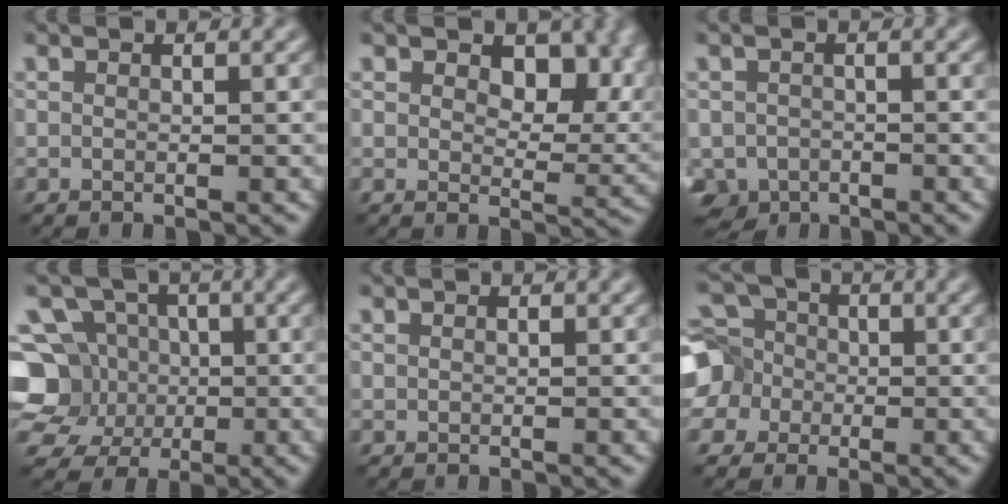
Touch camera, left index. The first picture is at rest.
{"total": 8.8, "force": [3.5, 5.3, 6.1], "torque": [-0.082, -0.010, 0.059]}
{"total": 3.1, "force": [-1.8, 2.3, 1.0], "torque": [-0.015, -0.010, -0.036]}
{"total": 9.0, "force": [-0.8, 8.3, 3.2], "torque": [-0.077, 0.023, -0.051]}
{"total": 0.0}
{"total": 7.6, "force": [-1.1, 6.9, 3.0], "torque": [-0.072, 0.020, -0.059]}